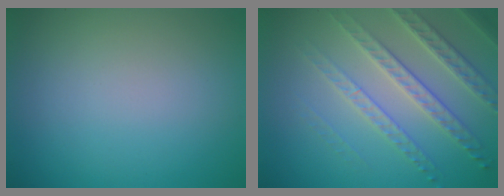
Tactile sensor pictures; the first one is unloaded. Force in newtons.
{"total": 4.7, "press": 4.0, "slide": 2.4}